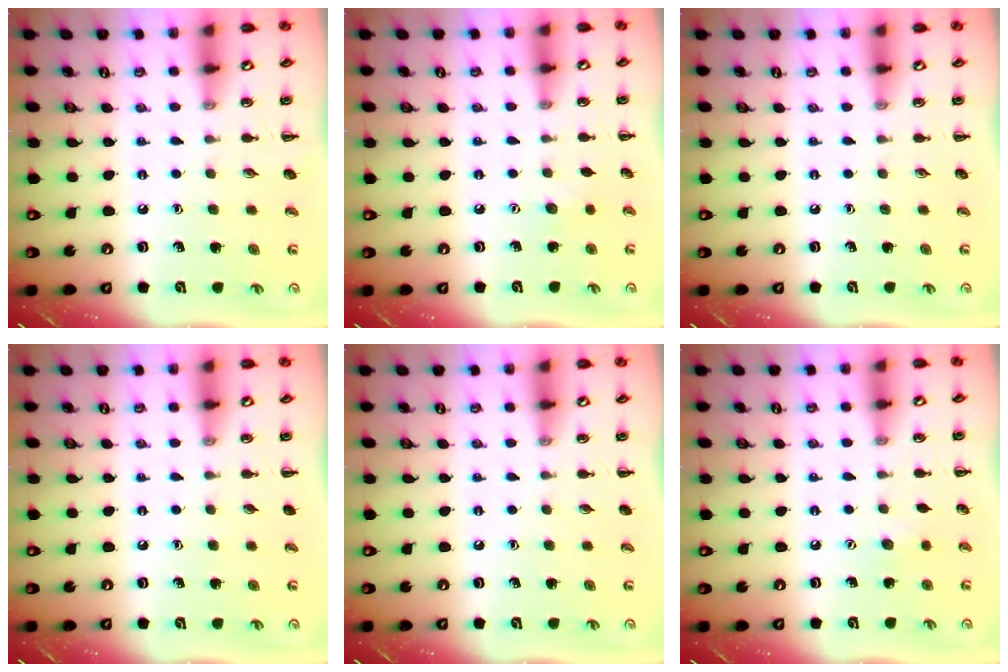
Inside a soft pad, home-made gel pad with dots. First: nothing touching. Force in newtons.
{"total": 2.8, "press": 2.8, "slide": 0.7}
{"total": 0.0}
{"total": 0.0}
{"total": 0.0}
{"total": 3.5, "press": 3.4, "slide": 0.9}